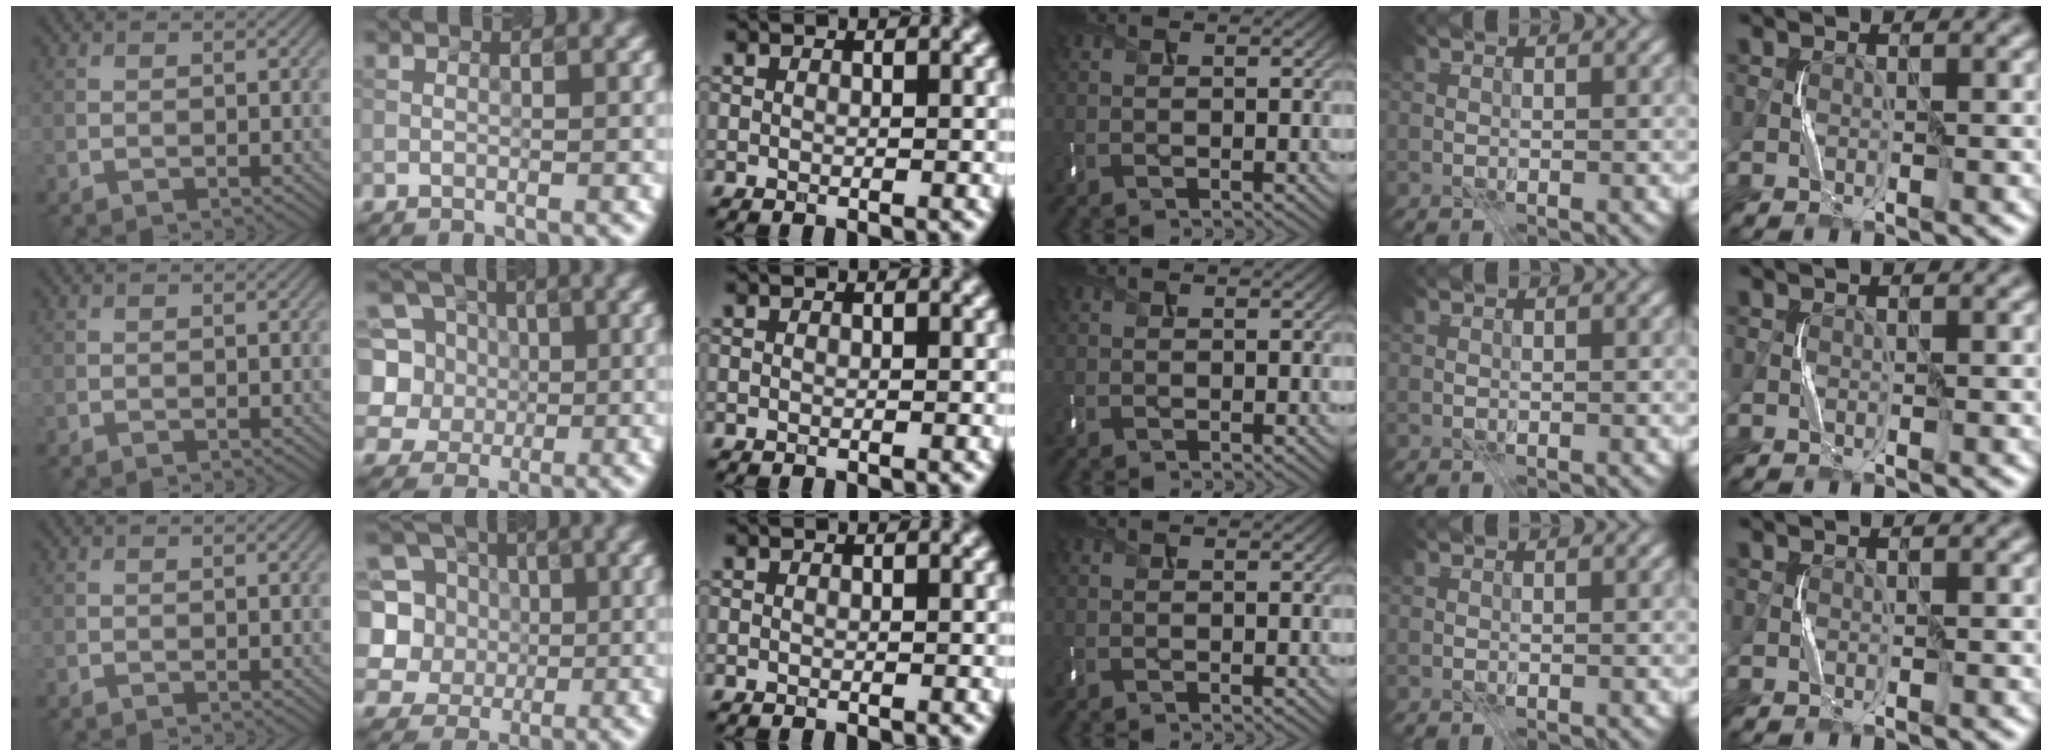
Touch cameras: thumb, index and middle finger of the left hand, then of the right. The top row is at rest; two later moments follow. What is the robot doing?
{"motion": "press", "object": "keyboard"}